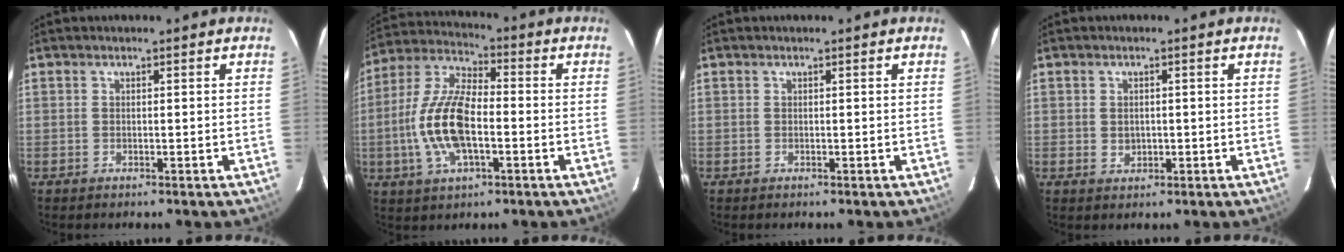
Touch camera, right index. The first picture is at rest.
{"total": 14.2, "force": [-2.9, 6.1, 12.6], "torque": [-0.268, 0.004, -0.059]}
{"total": 0.0}
{"total": 2.2, "force": [-0.1, 1.9, 1.1], "torque": [-0.016, 0.000, 0.002]}